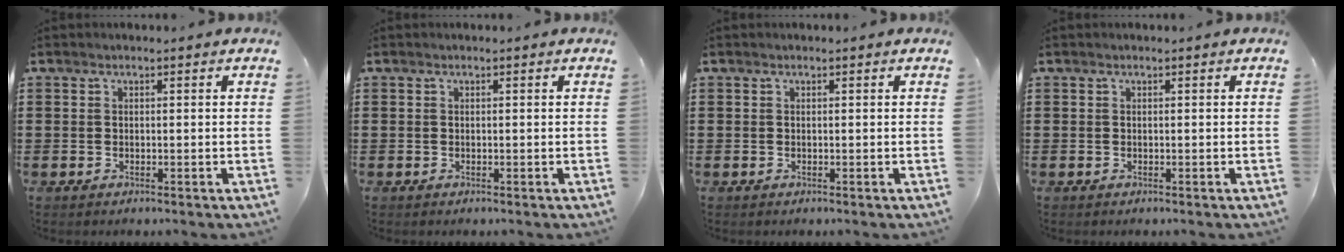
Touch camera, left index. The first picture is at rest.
{"total": 0.0}
{"total": 0.0}
{"total": 0.0}